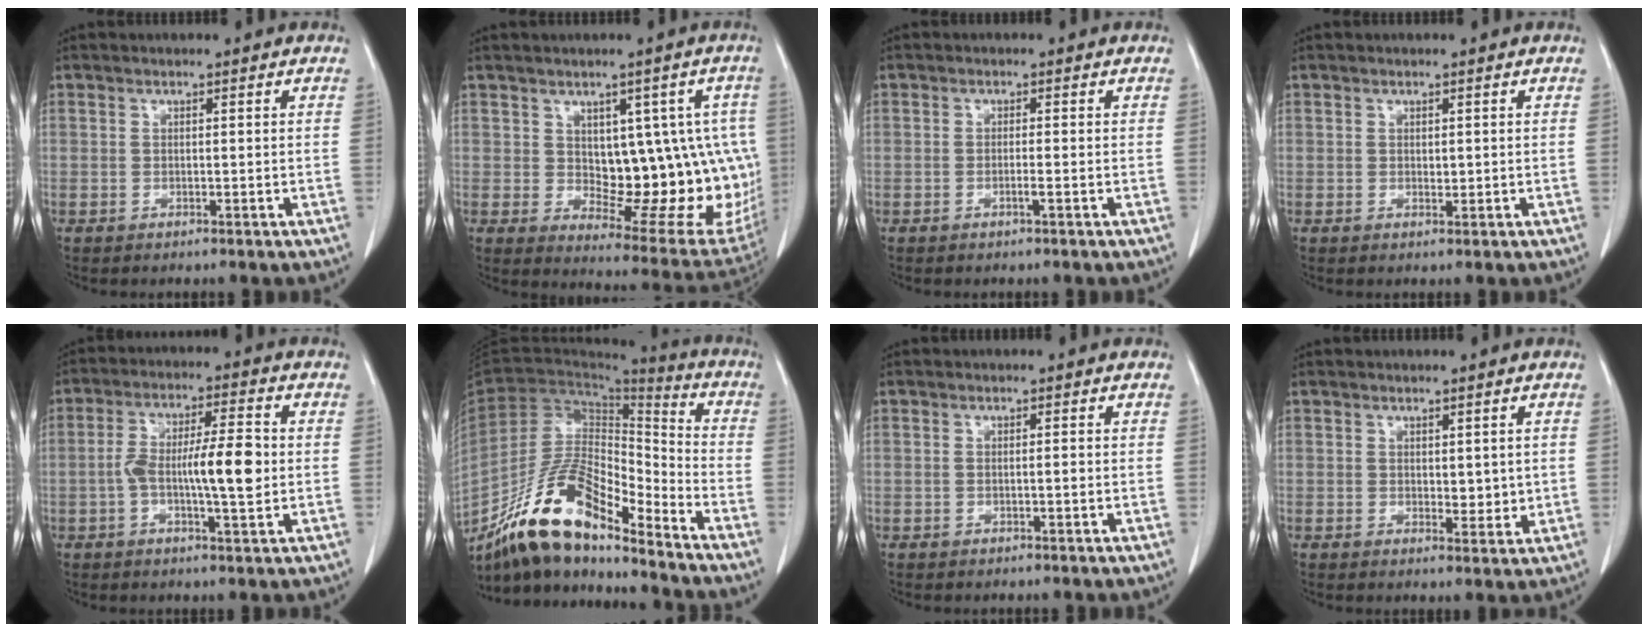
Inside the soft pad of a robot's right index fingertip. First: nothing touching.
{"total": 16.4, "force": [0.9, 8.1, 14.3], "torque": [-0.147, 0.007, 0.034]}
{"total": 1.2, "force": [-0.5, -0.3, 1.0], "torque": [-0.020, -0.001, -0.009]}
{"total": 0.7, "force": [0.2, 0.4, 0.6], "torque": [-0.009, -0.003, 0.005]}
{"total": 9.9, "force": [-0.9, 1.8, 9.7], "torque": [-0.172, 0.012, -0.018]}
{"total": 18.0, "force": [-13.8, 4.8, 10.5], "torque": [-0.192, 0.011, -0.252]}
{"total": 0.7, "force": [-0.1, 0.0, 0.7], "torque": [-0.013, 0.000, -0.001]}
{"total": 2.9, "force": [0.4, 1.5, 2.4], "torque": [-0.030, -0.009, 0.012]}